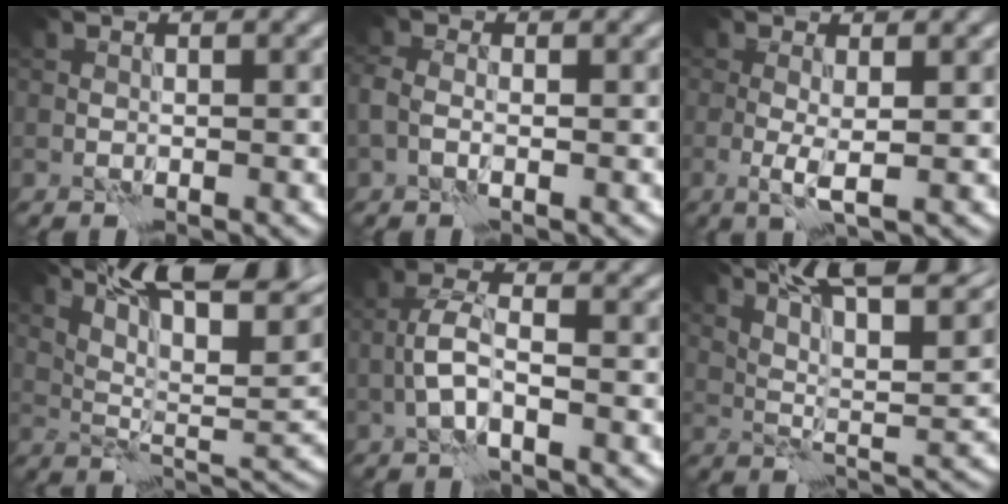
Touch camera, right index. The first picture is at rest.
{"total": 2.0, "force": [-0.6, 1.2, 1.4], "torque": [-0.038, 0.003, -0.019]}
{"total": 2.4, "force": [-0.3, 0.3, 2.3], "torque": [-0.048, -0.007, -0.005]}
{"total": 13.3, "force": [8.2, 3.6, 9.8], "torque": [-0.141, 0.018, 0.115]}
{"total": 3.1, "force": [-1.1, 1.0, 2.8], "torque": [-0.061, 0.008, -0.027]}
{"total": 13.6, "force": [9.7, 3.0, 9.1], "torque": [-0.128, 0.014, 0.129]}